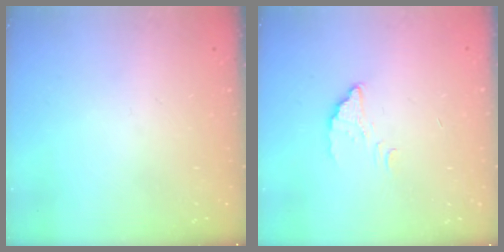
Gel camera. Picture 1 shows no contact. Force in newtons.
{"total": 2.2, "press": 2.2, "slide": 0.1}